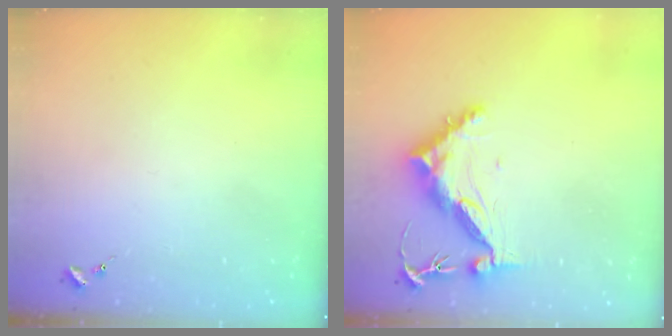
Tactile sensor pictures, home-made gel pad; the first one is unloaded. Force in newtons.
{"total": 10.4, "press": 10.3, "slide": 0.9}